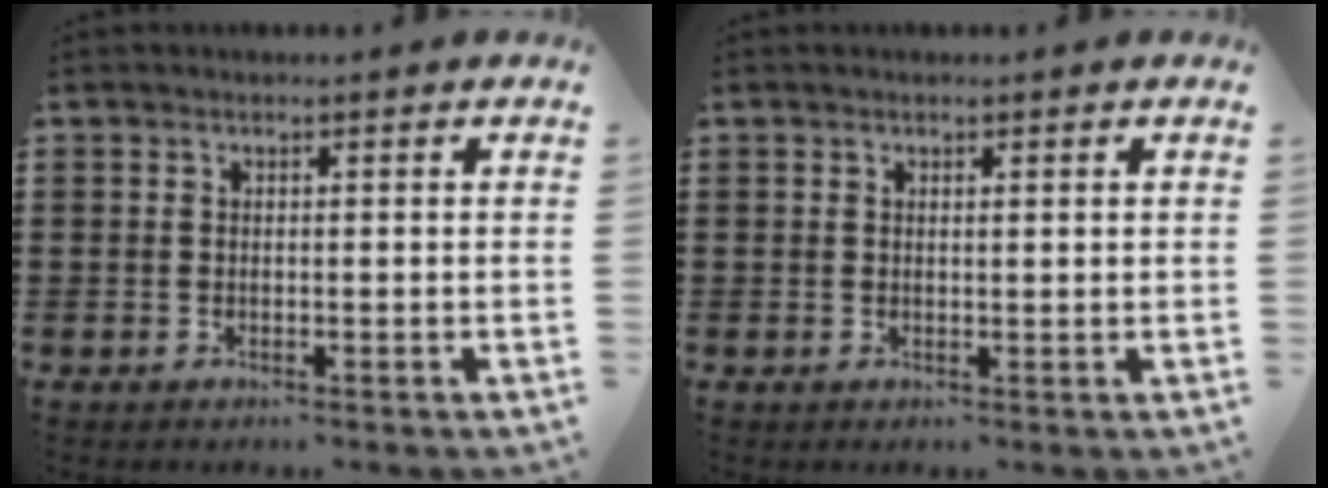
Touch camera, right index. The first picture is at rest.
{"total": 0.6, "force": [0.4, 0.1, 0.5], "torque": [-0.010, 0.001, 0.007]}